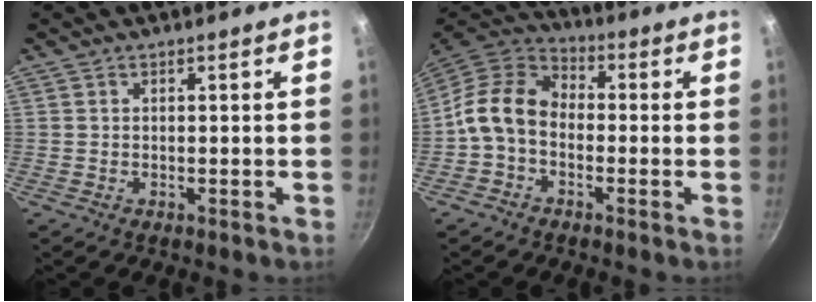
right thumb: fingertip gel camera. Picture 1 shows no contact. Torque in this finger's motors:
{"motor_torque": [1.51, 1.63, 1.22, -1.09, 0.42]}